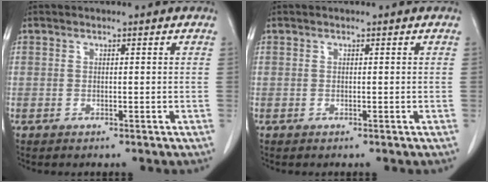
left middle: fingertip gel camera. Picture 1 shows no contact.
{"total": 0.0}